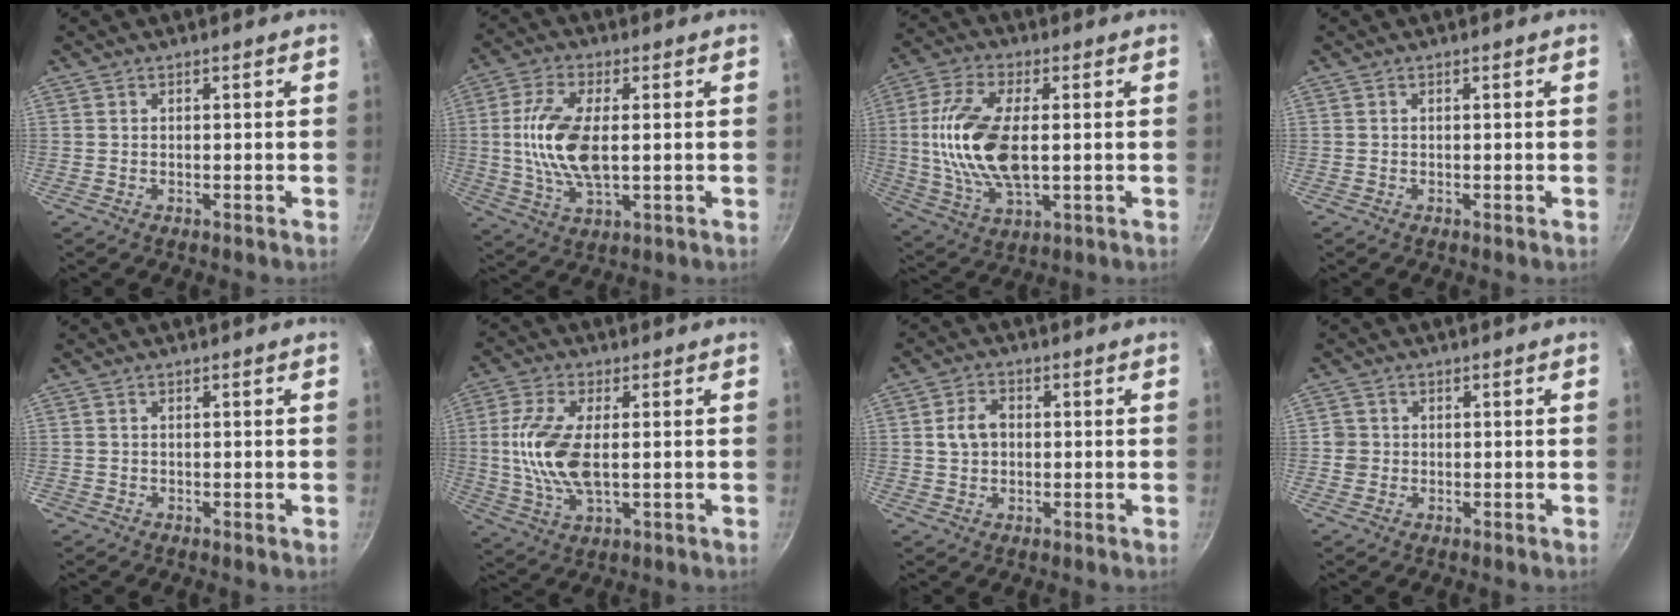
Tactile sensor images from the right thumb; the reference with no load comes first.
{"total": 13.0, "force": [0.5, 5.9, 11.5], "torque": [-0.240, -0.005, 0.011]}
{"total": 16.7, "force": [0.5, 7.9, 14.7], "torque": [-0.303, -0.005, 0.012]}
{"total": 0.0}
{"total": 0.5, "force": [-0.3, 0.4, 0.2], "torque": [0.001, 0.000, -0.006]}
{"total": 12.2, "force": [0.3, 5.6, 10.8], "torque": [-0.235, -0.006, 0.008]}
{"total": 4.9, "force": [0.3, 3.7, 3.2], "torque": [-0.055, 0.013, 0.004]}
{"total": 2.2, "force": [-0.1, 2.2, 0.3], "torque": [0.009, 0.007, -0.003]}